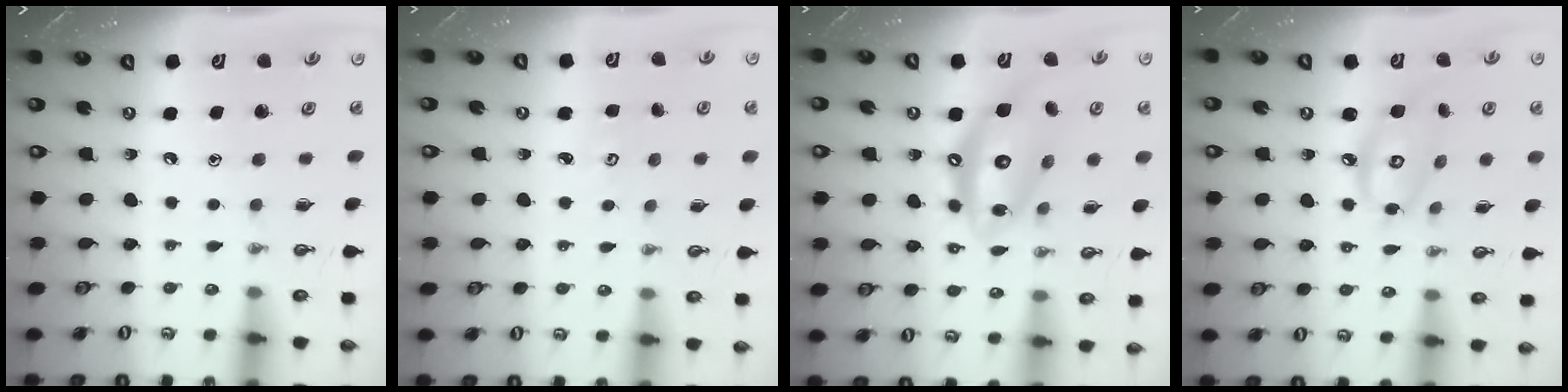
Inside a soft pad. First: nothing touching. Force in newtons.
{"total": 2.8, "press": 2.8, "slide": 0.3}
{"total": 14.7, "press": 14.6, "slide": 1.4}
{"total": 9.9, "press": 9.9, "slide": 0.7}